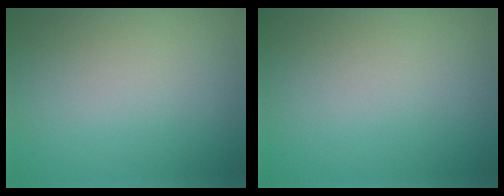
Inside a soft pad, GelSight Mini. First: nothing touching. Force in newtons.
{"total": 0.0}